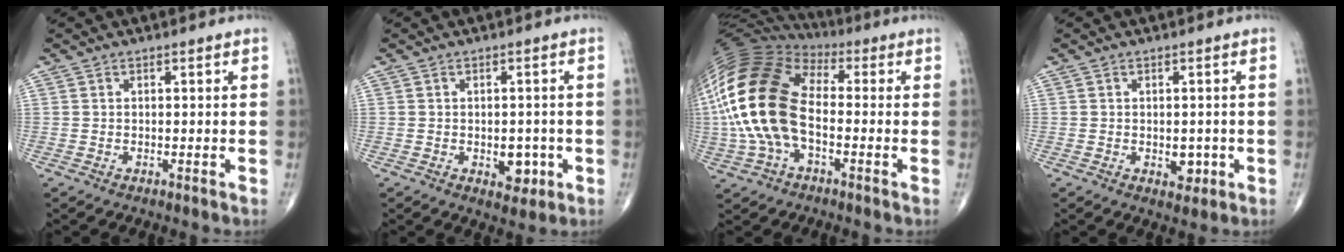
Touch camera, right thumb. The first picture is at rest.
{"total": 4.5, "force": [-1.2, 2.9, 3.3], "torque": [-0.017, 0.001, -0.011]}
{"total": 20.4, "force": [-1.6, 11.7, 16.7], "torque": [-0.361, 0.025, -0.038]}
{"total": 3.0, "force": [-0.6, 2.0, 2.2], "torque": [-0.010, 0.000, -0.004]}